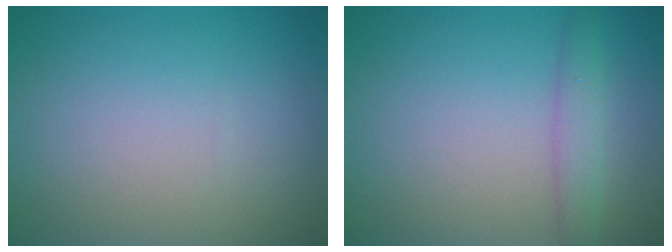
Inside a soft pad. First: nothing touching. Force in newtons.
{"total": 2.2, "press": 2.2, "slide": 0.1}